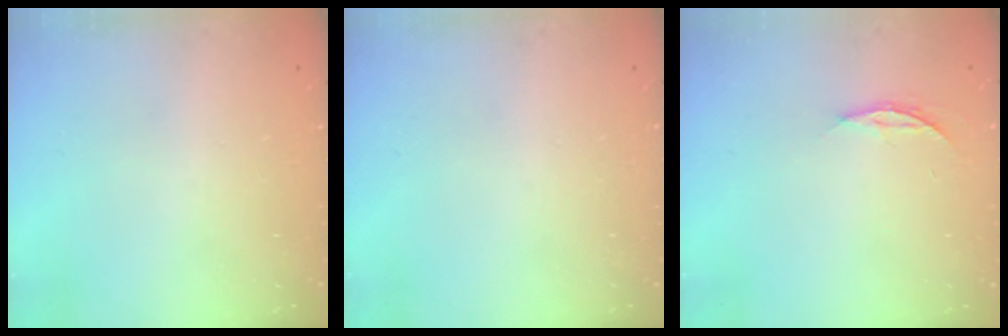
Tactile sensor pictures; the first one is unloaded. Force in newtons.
{"total": 0.0}
{"total": 3.8, "press": 3.8, "slide": 0.3}